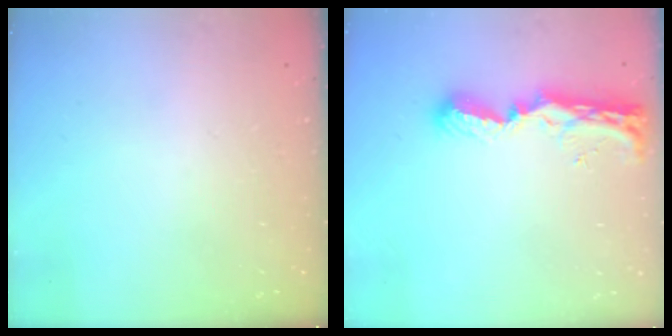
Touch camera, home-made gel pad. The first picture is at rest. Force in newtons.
{"total": 8.6, "press": 8.5, "slide": 1.0}